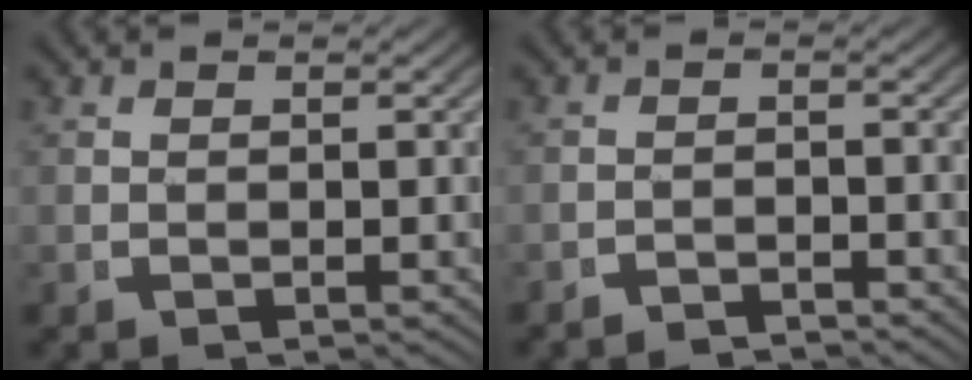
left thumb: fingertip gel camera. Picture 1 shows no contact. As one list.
[{"total": 2.2, "force": [-2.2, 0.2, 0.0], "torque": [0.005, -0.008, -0.039]}]